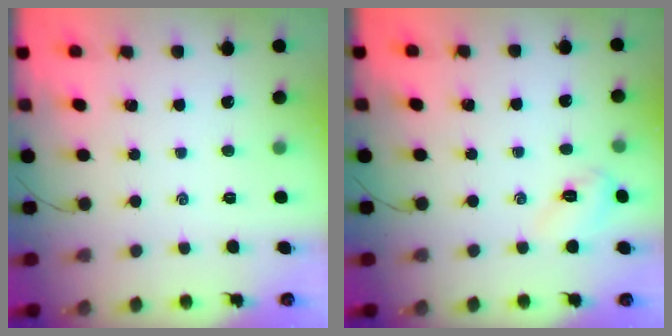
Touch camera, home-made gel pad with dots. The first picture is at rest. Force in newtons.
{"total": 3.7, "press": 3.6, "slide": 0.9}